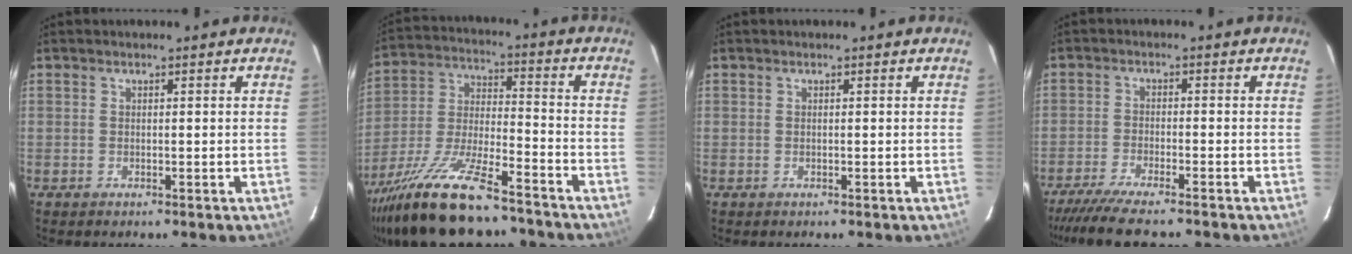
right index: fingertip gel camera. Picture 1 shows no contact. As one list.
[{"total": 20.7, "force": [-15.7, 5.0, 12.5], "torque": [-0.256, -0.036, -0.270]}, {"total": 0.0}, {"total": 8.7, "force": [-7.6, 0.7, 4.2], "torque": [-0.104, -0.027, -0.132]}]